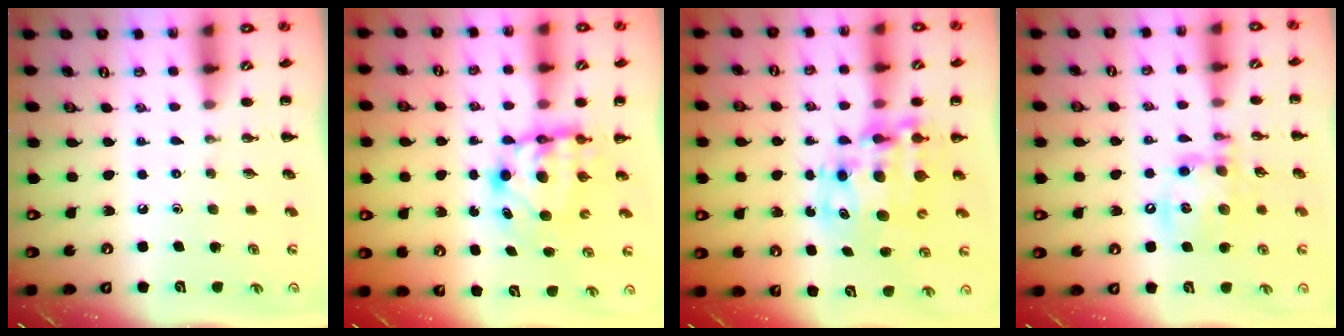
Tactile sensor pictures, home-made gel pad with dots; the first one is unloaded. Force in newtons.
{"total": 6.6, "press": 6.4, "slide": 1.7}
{"total": 11.1, "press": 10.8, "slide": 2.7}
{"total": 14.7, "press": 14.5, "slide": 2.6}